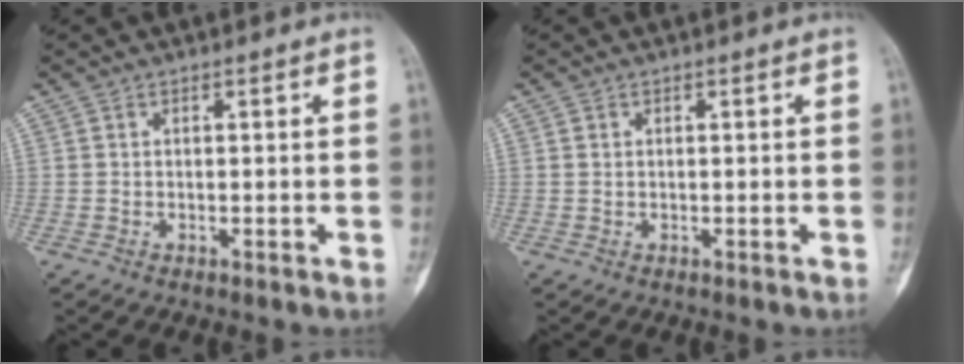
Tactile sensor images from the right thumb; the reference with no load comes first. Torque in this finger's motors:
{"motor_torque": [-0.30, 0.00, 0.21, 0.00, -0.05]}